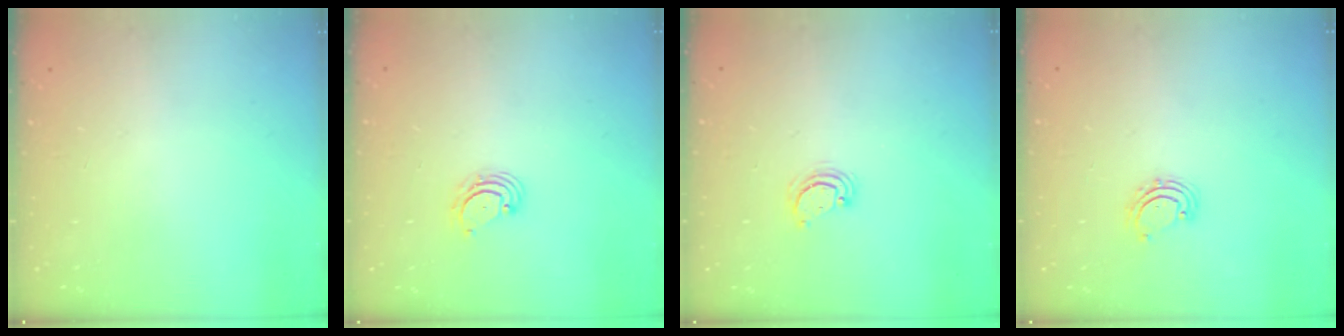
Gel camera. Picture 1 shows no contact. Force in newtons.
{"total": 4.0, "press": 4.0, "slide": 0.5}
{"total": 3.3, "press": 3.3, "slide": 0.3}
{"total": 3.3, "press": 3.3, "slide": 0.3}